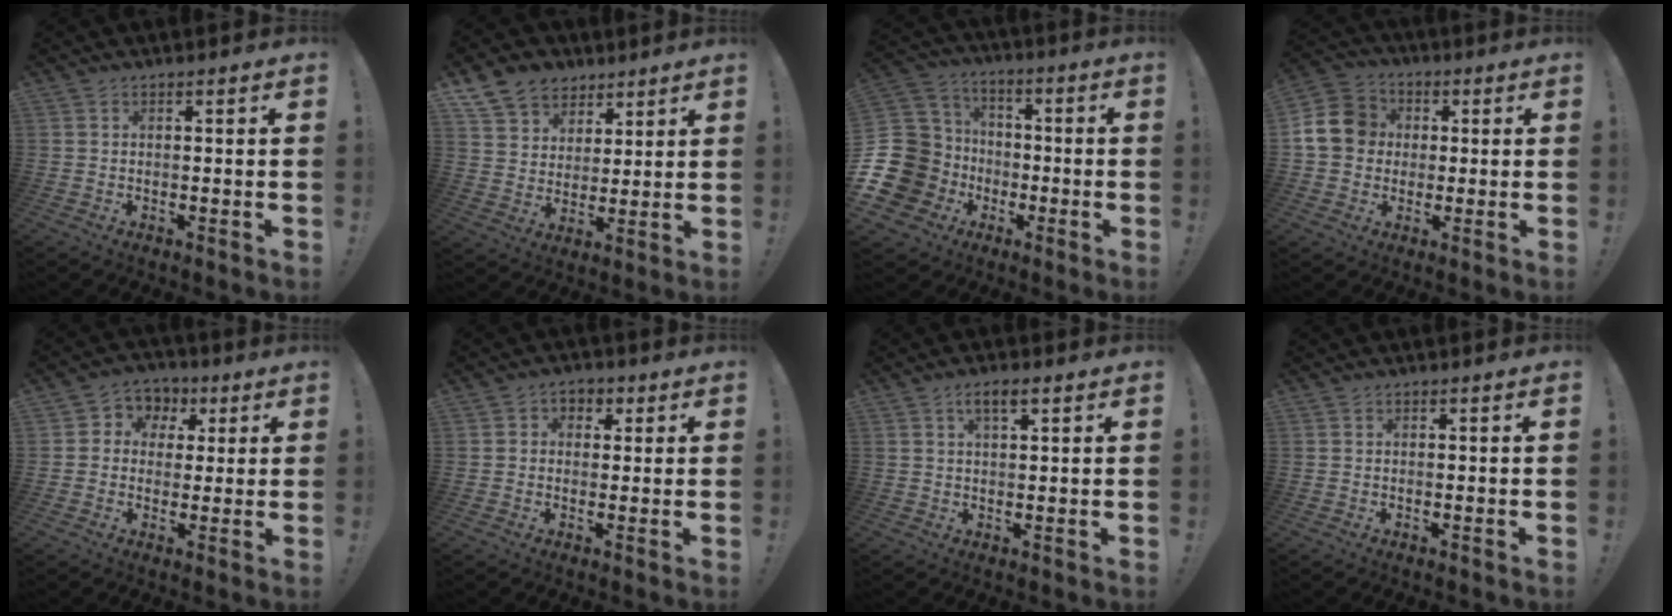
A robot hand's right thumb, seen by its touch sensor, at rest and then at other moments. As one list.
[{"total": 10.5, "force": [6.9, 7.7, 2.2], "torque": [-0.047, -0.048, 0.140]}, {"total": 19.7, "force": [-3.9, 16.9, 9.3], "torque": [-0.207, 0.025, -0.027]}, {"total": 13.6, "force": [1.1, 12.0, 6.2], "torque": [-0.100, 0.011, 0.027]}, {"total": 6.3, "force": [-0.1, 6.1, 1.7], "torque": [-0.015, 0.003, 0.002]}, {"total": 3.8, "force": [0.0, 3.5, 1.4], "torque": [-0.008, 0.003, -0.002]}, {"total": 3.8, "force": [1.7, 1.4, 3.1], "torque": [-0.048, -0.002, 0.027]}, {"total": 0.0}]